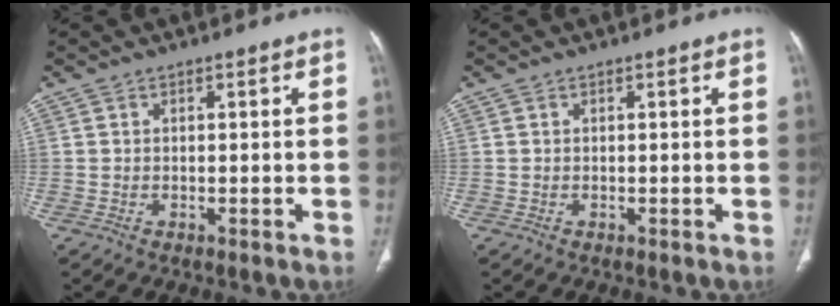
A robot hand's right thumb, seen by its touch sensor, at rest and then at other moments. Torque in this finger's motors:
{"motor_torque": [0.00, 0.00, 0.07, -0.04, 0.00]}